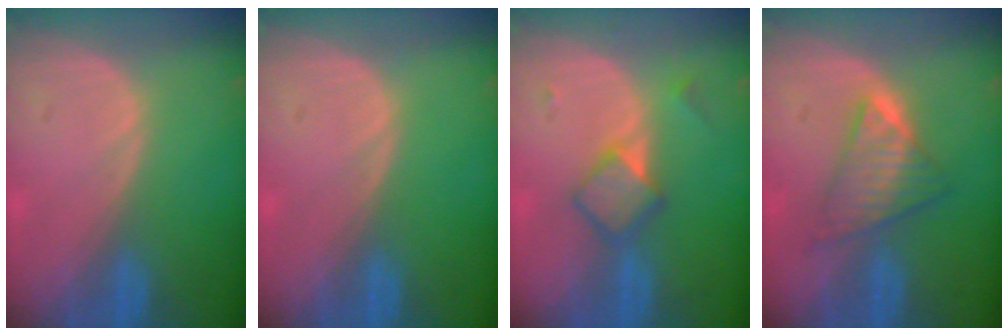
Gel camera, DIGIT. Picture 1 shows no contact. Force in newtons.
{"total": 0.0}
{"total": 4.7, "press": 4.5, "slide": 1.2}
{"total": 5.8, "press": 5.8, "slide": 0.7}